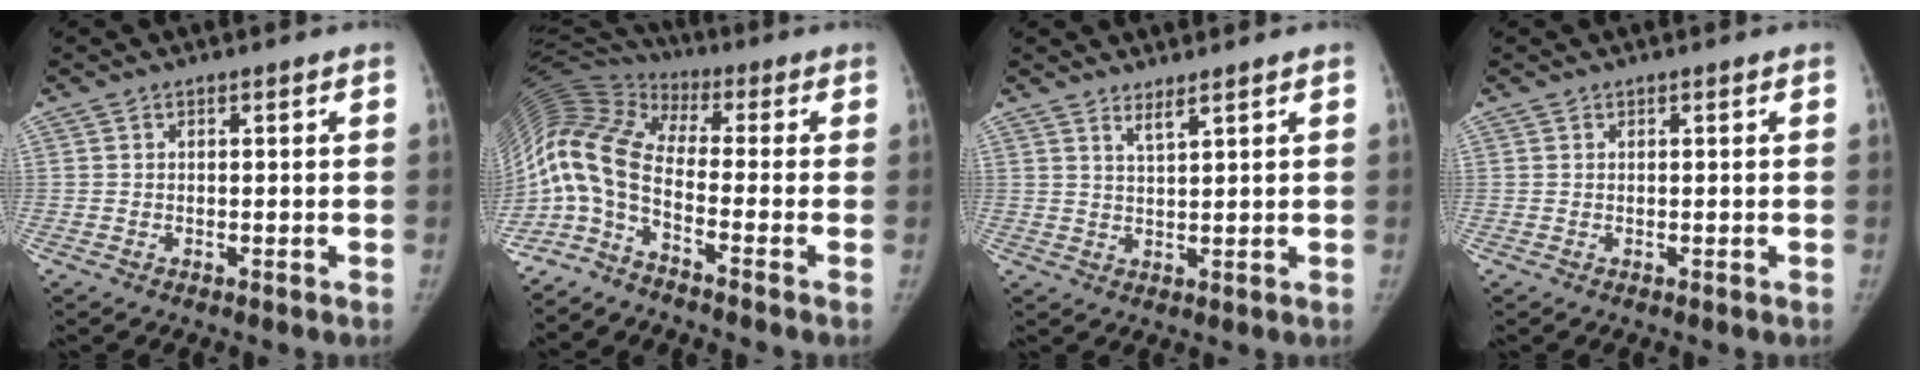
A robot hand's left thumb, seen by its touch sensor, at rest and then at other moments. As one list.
[{"total": 11.5, "force": [-4.9, 3.5, 9.8], "torque": [-0.222, 0.057, -0.113]}, {"total": 2.3, "force": [1.8, 0.0, 1.4], "torque": [-0.028, -0.020, 0.038]}, {"total": 0.0}]